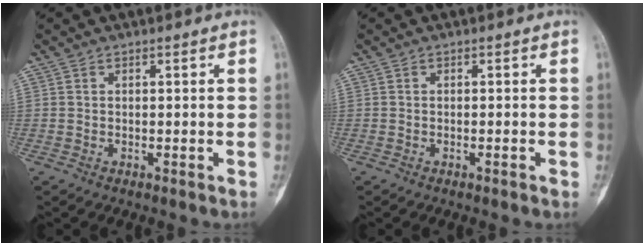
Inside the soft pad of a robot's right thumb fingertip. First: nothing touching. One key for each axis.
{"total": 0.5, "fx": -0.2, "fy": 0.0, "fz": 0.5, "tx": -0.011, "ty": 0.002, "tz": 0.001}